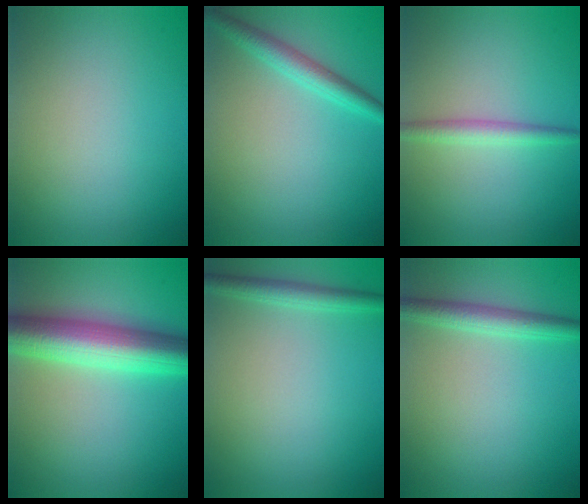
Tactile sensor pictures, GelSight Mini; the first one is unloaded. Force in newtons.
{"total": 2.6, "press": 2.6, "slide": 0.1}
{"total": 2.1, "press": 2.1, "slide": 0.0}
{"total": 8.6, "press": 8.6, "slide": 0.1}
{"total": 1.9, "press": 1.9, "slide": 0.1}
{"total": 2.6, "press": 2.6, "slide": 0.1}